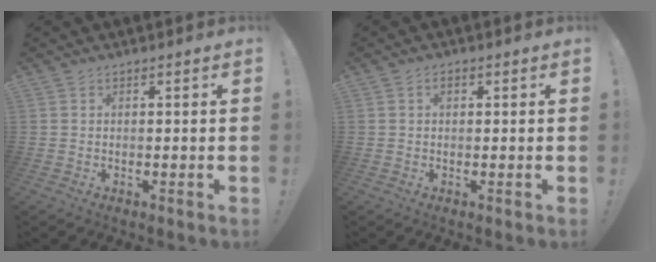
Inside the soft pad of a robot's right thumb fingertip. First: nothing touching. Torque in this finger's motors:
{"motor_torque": [-0.03, 0.16, 0.10, -0.21, 0.00]}